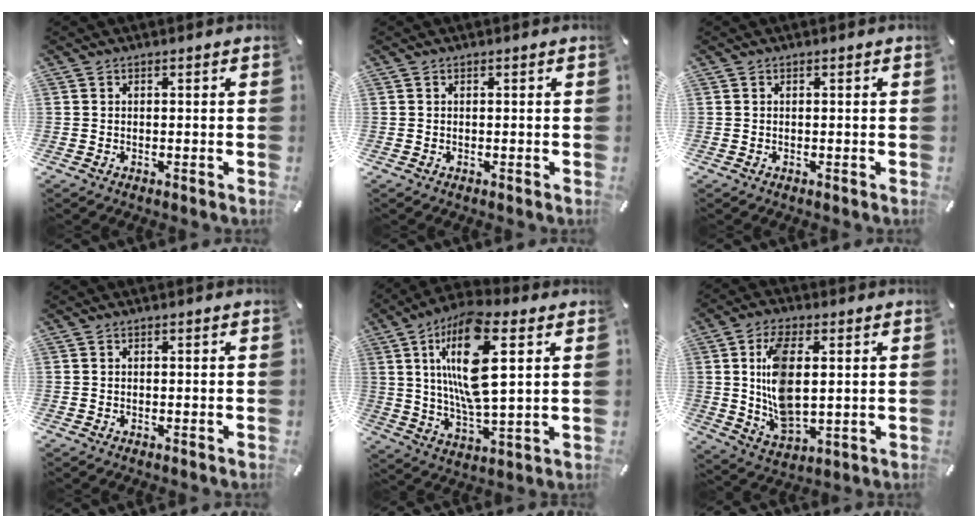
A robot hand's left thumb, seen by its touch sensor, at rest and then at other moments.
{"total": 0.0}
{"total": 0.0}
{"total": 0.0}
{"total": 18.6, "force": [5.9, 6.3, 16.5], "torque": [-0.335, -0.009, 0.089]}
{"total": 12.6, "force": [2.1, 6.6, 10.5], "torque": [-0.214, -0.014, 0.033]}